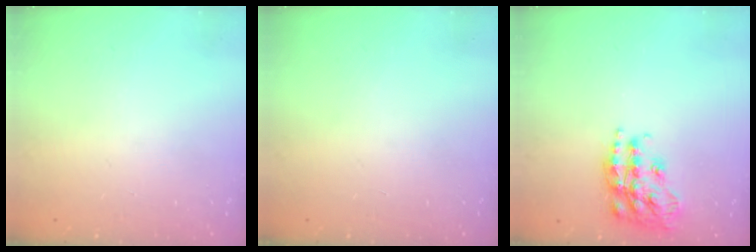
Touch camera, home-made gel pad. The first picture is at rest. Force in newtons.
{"total": 0.0}
{"total": 18.2, "press": 18.2, "slide": 1.2}